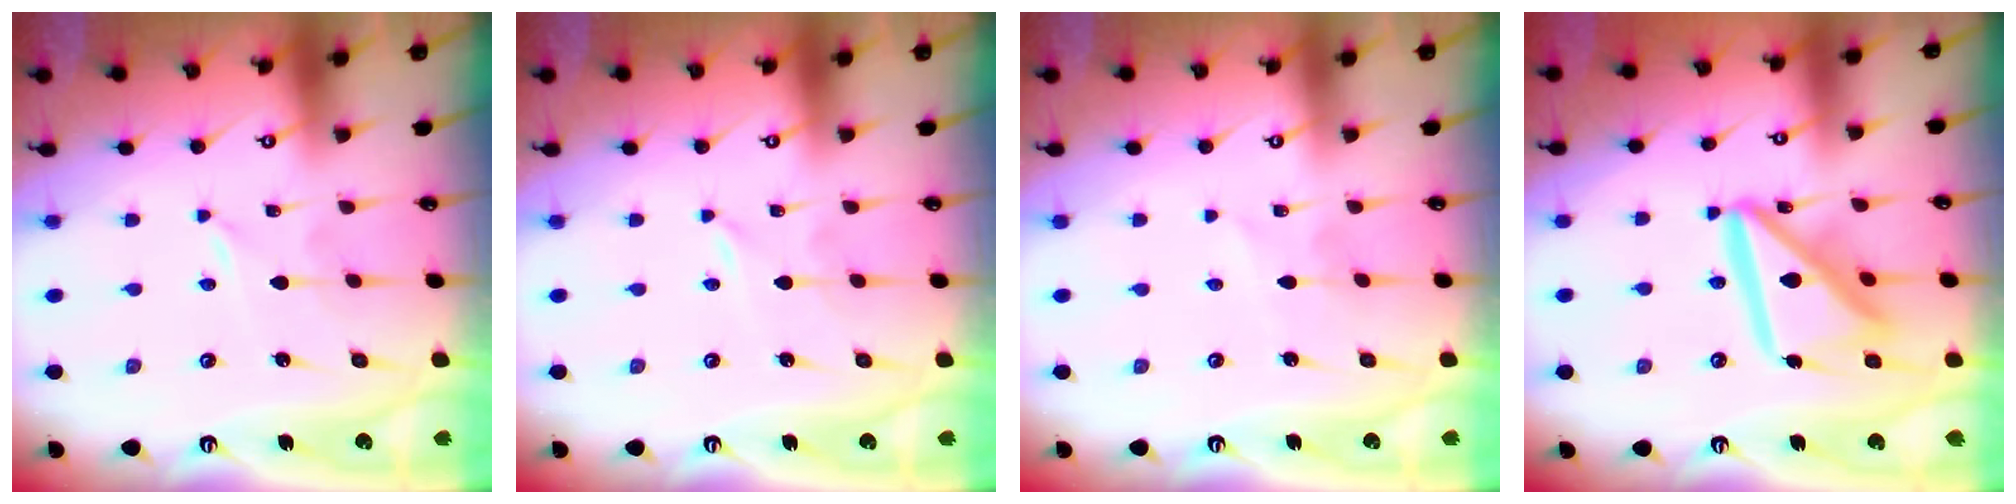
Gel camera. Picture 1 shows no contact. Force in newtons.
{"total": 0.0}
{"total": 2.6, "press": 2.6, "slide": 0.4}
{"total": 16.1, "press": 16.0, "slide": 1.8}